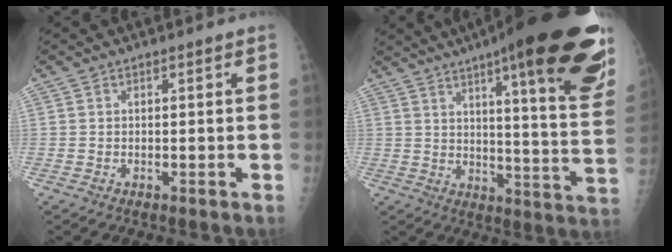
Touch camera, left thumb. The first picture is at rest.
{"total": 30.3, "force": [17.7, 5.8, 23.9], "torque": [-0.250, -0.050, 0.238]}